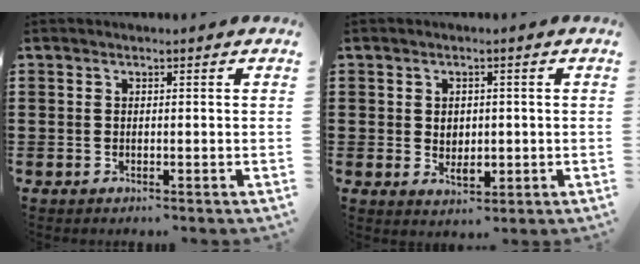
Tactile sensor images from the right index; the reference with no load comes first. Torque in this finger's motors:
{"motor_torque": [1.07, 1.07, 0.11, 0.02]}